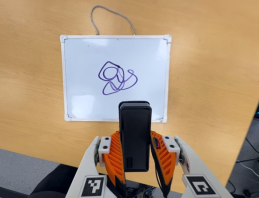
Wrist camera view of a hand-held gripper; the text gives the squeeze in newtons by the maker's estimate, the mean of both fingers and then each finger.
{"total": 4.5, "left": 3.4, "right": 5.7}